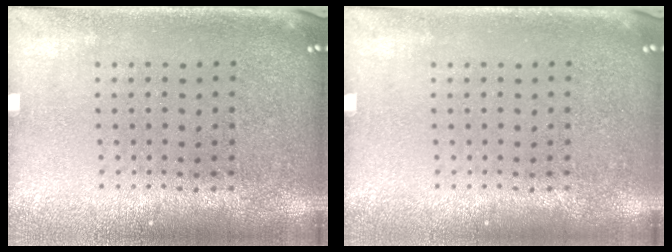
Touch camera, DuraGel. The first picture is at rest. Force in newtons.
{"total": 0.0}